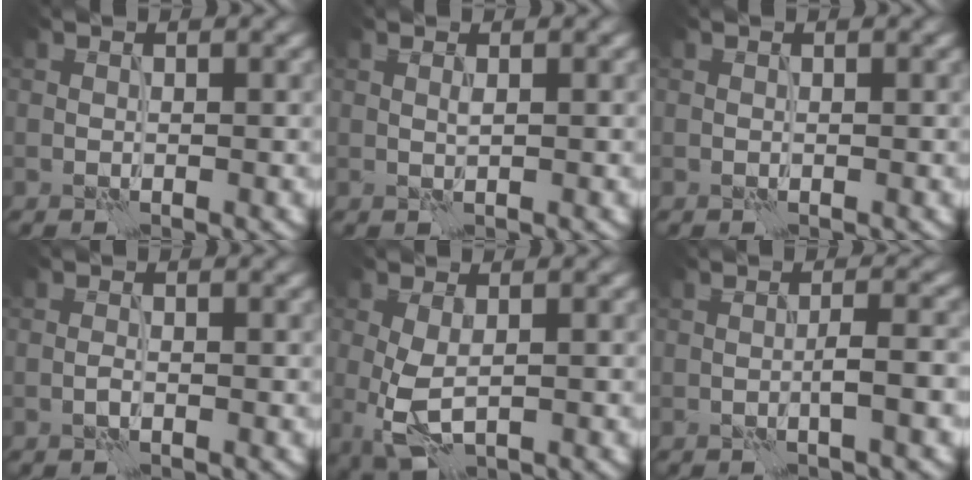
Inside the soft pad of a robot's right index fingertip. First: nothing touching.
{"total": 0.6, "force": [0.3, -0.1, 0.5], "torque": [-0.012, 0.003, 0.005]}
{"total": 0.0}
{"total": 0.7, "force": [-0.4, 0.2, 0.5], "torque": [-0.014, 0.002, -0.009]}
{"total": 3.7, "force": [-0.4, 1.7, 3.3], "torque": [-0.078, -0.010, -0.004]}
{"total": 2.1, "force": [-0.6, 0.0, 2.1], "torque": [-0.036, 0.009, -0.013]}